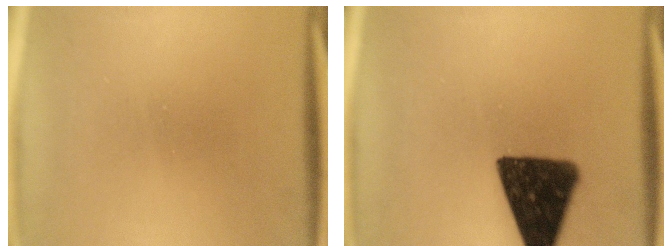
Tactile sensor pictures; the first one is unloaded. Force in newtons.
{"total": 15.2}